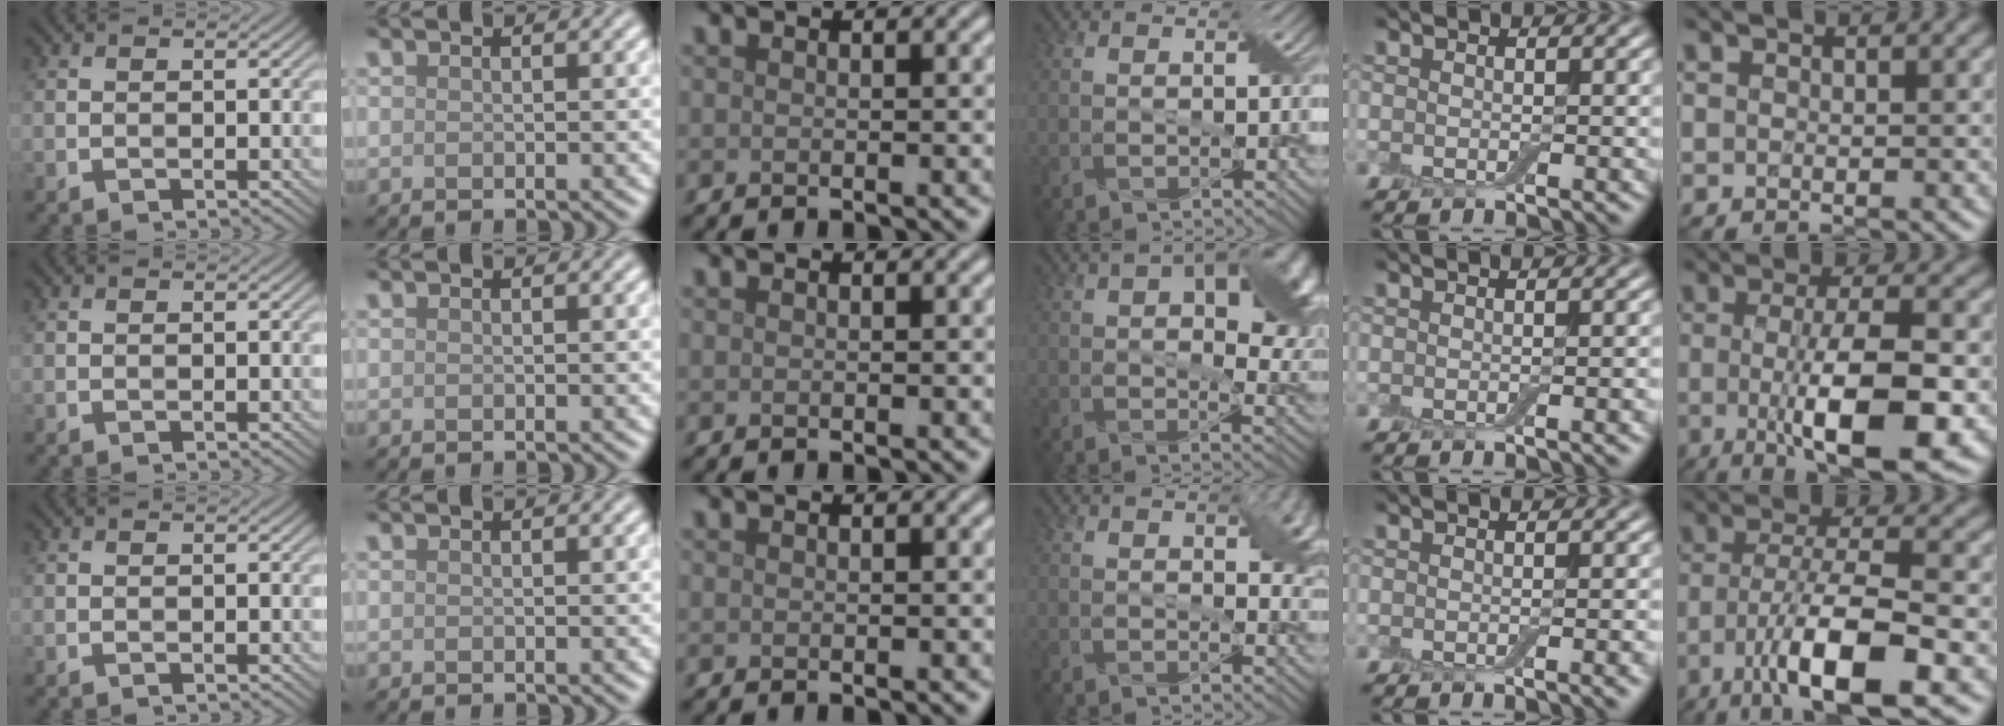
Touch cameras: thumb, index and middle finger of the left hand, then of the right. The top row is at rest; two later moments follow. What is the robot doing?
{"motion": "wrap", "object": "cling film"}